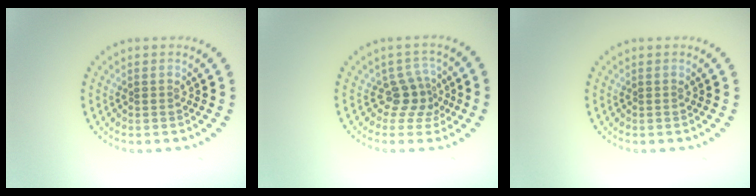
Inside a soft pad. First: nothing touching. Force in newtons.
{"total": 2.6, "press": 1.7, "slide": 1.9}
{"total": 0.0}